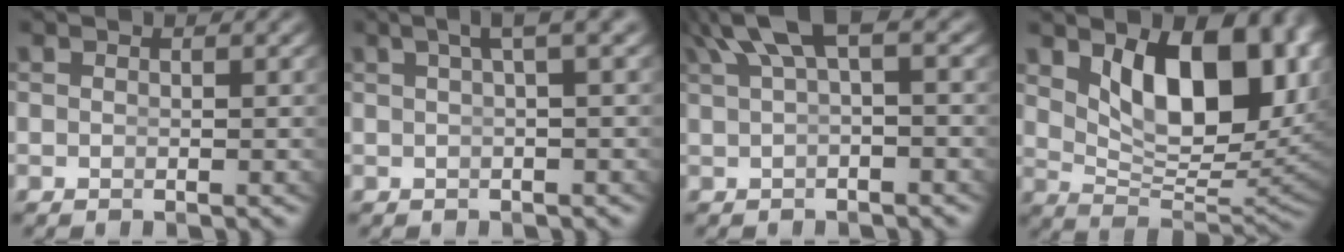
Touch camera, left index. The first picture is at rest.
{"total": 4.7, "force": [2.4, 0.9, 3.9], "torque": [-0.038, 0.029, 0.028]}
{"total": 4.0, "force": [1.9, 1.0, 3.4], "torque": [-0.061, 0.007, 0.036]}
{"total": 12.6, "force": [3.5, 6.2, 10.4], "torque": [-0.146, -0.017, 0.066]}